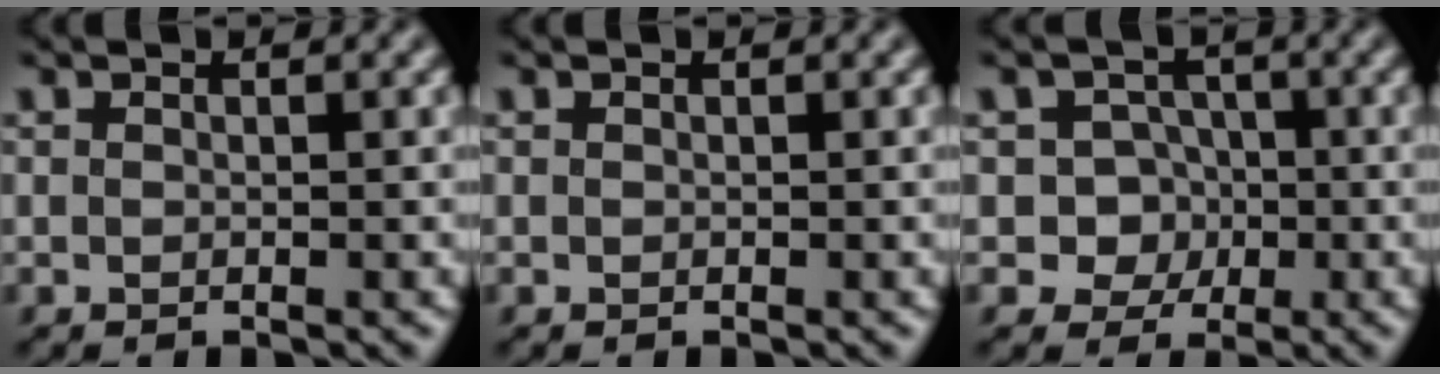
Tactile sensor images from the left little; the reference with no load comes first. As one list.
[{"total": 0.0}, {"total": 5.3, "force": [-0.9, 4.9, 1.8], "torque": [-0.014, 0.025, -0.043]}]